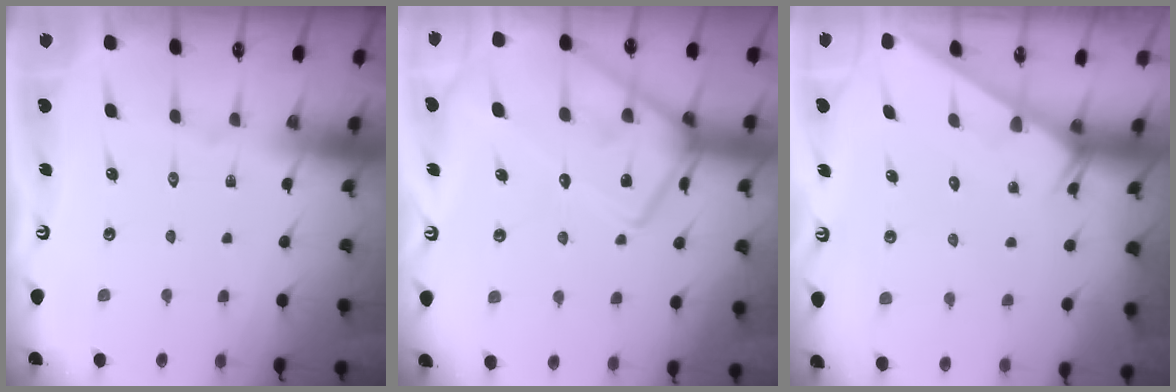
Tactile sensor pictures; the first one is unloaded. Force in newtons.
{"total": 19.2, "press": 19.2, "slide": 1.2}
{"total": 1.8, "press": 1.8, "slide": 0.1}